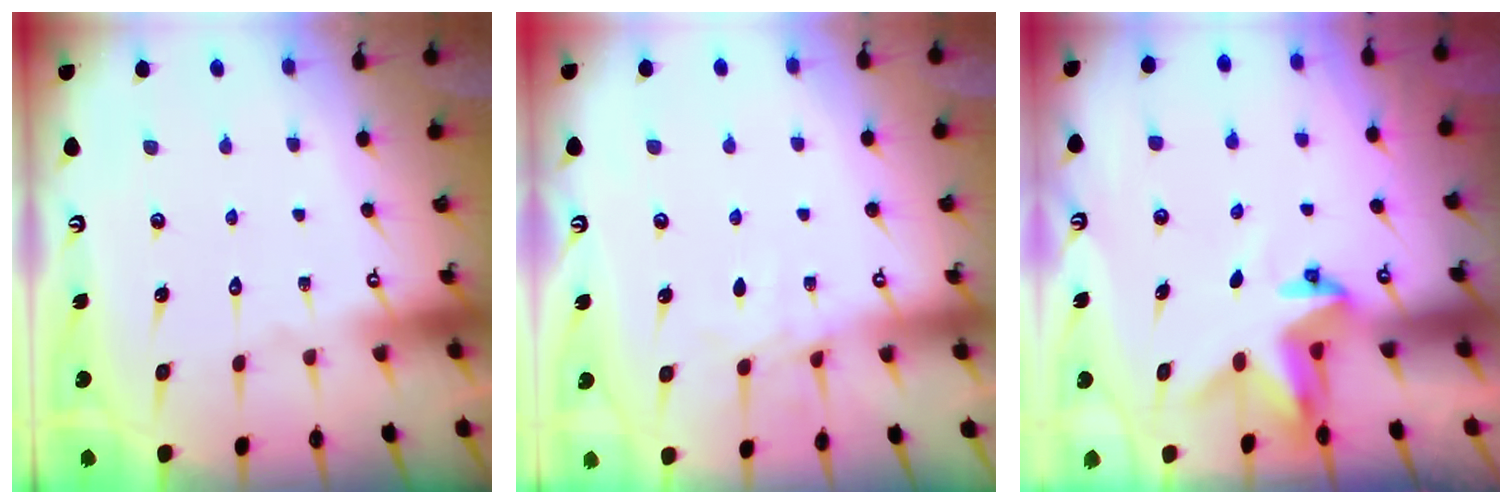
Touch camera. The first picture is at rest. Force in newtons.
{"total": 5.8, "press": 5.8, "slide": 0.5}
{"total": 3.4, "press": 3.4, "slide": 0.2}